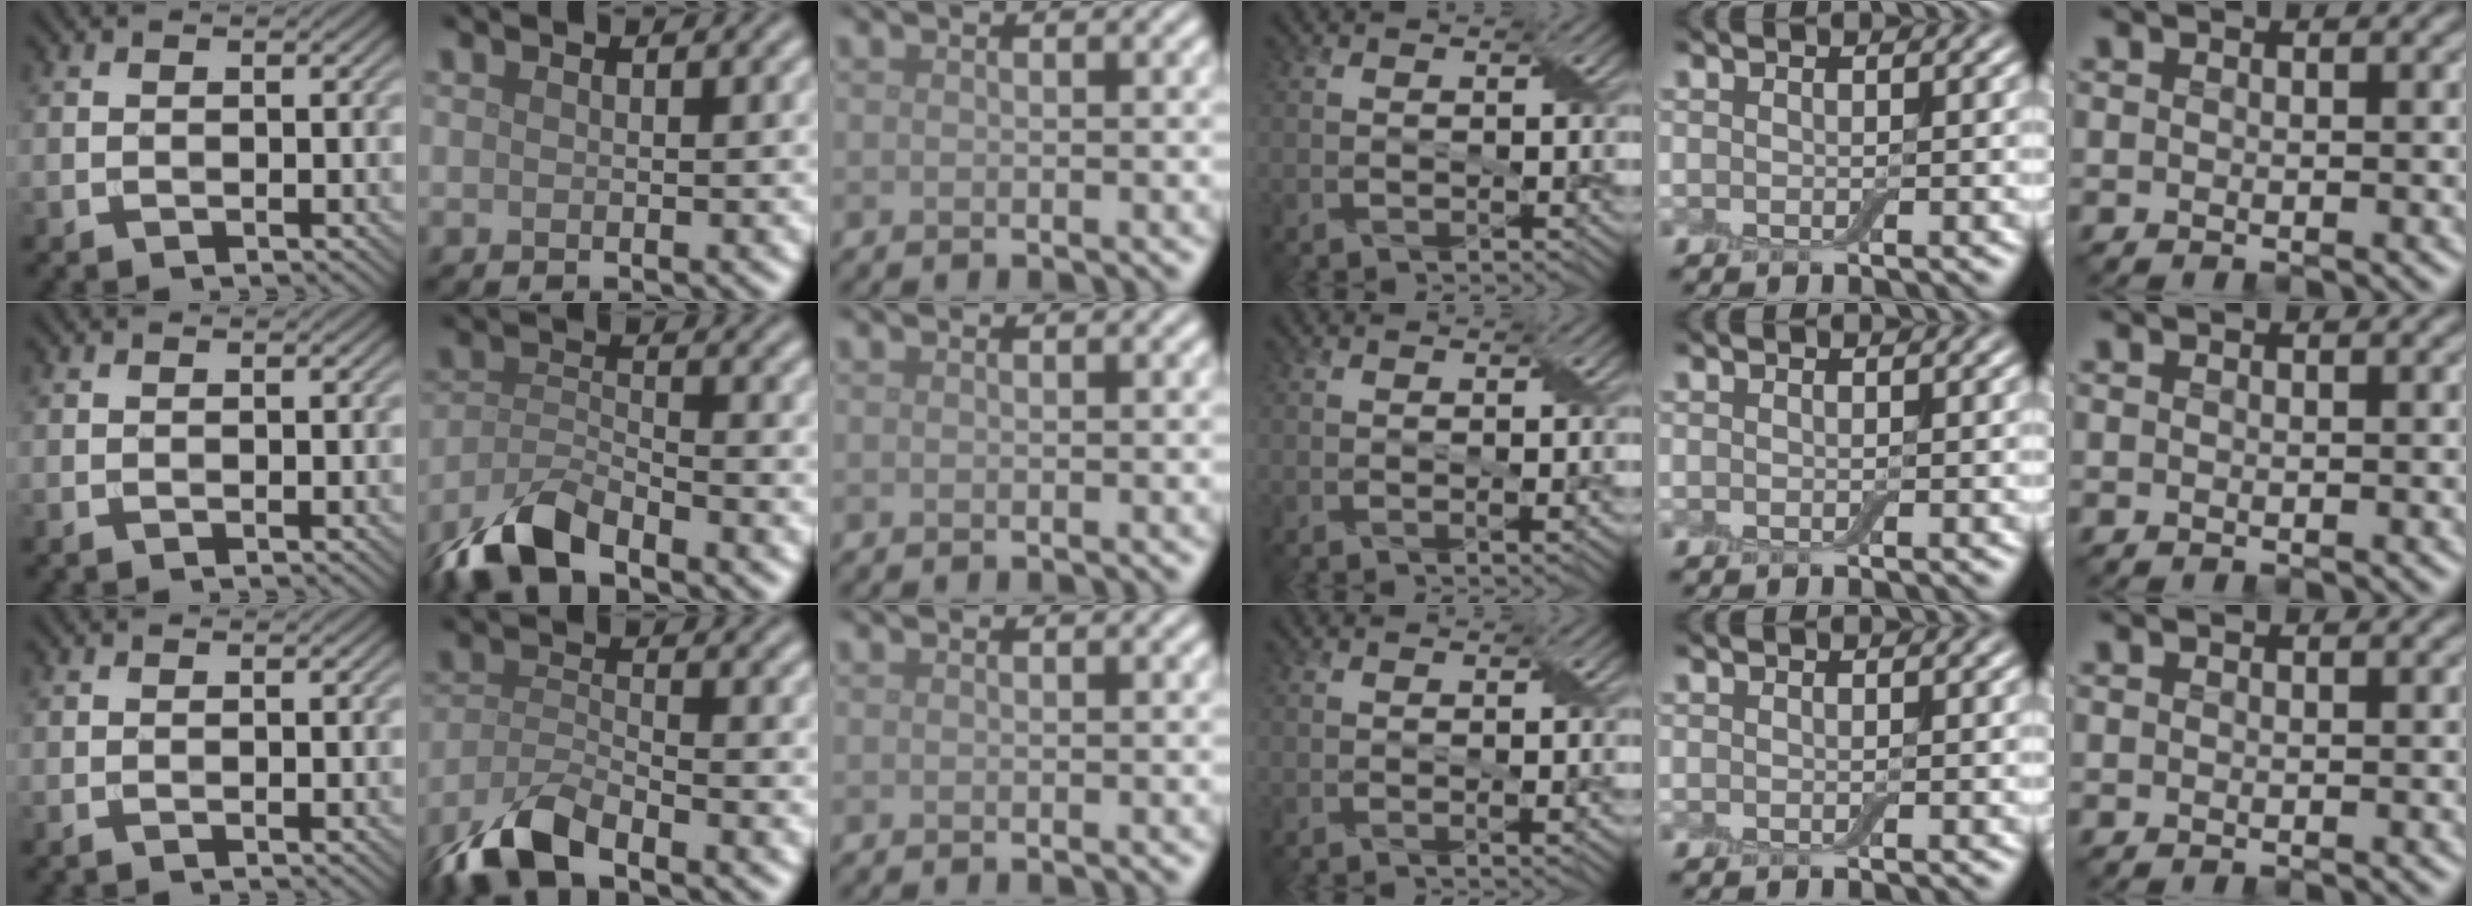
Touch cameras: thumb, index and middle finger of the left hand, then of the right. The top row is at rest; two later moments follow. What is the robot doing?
{"motion": "peel", "object": "small bumper sticker"}